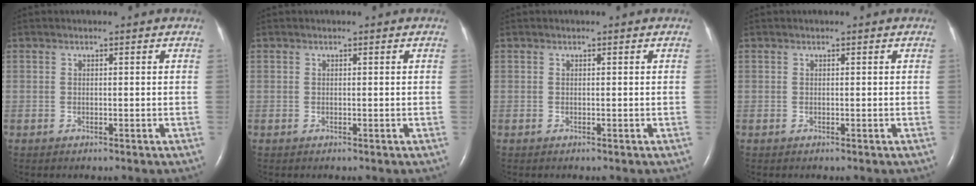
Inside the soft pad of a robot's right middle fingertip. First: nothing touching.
{"total": 0.0}
{"total": 0.0}
{"total": 0.0}